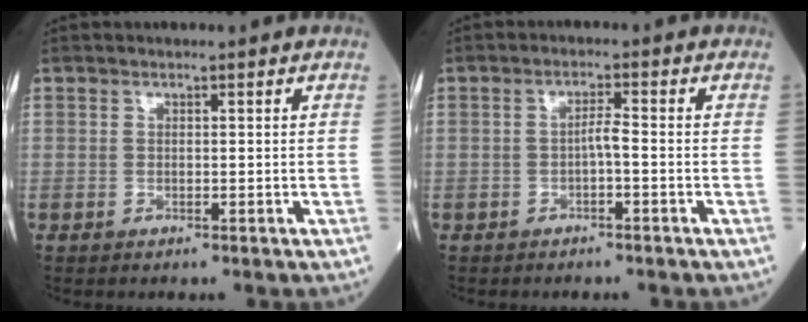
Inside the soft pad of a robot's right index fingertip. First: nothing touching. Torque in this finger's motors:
{"motor_torque": [0.29, -0.08, 0.17, 0.06]}